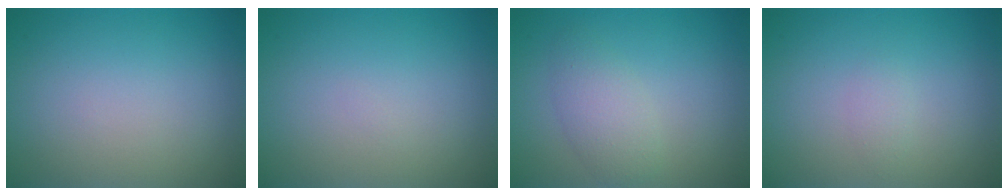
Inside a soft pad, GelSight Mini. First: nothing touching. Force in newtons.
{"total": 0.0}
{"total": 2.6, "press": 2.6, "slide": 0.1}
{"total": 0.8, "press": 0.8, "slide": 0.1}